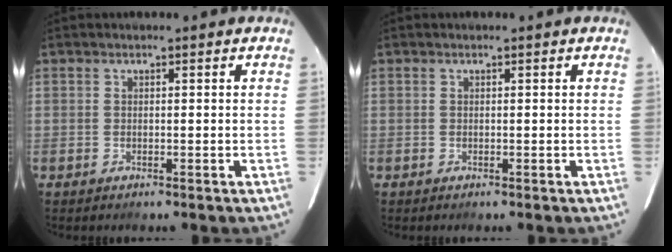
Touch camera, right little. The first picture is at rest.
{"total": 0.0}